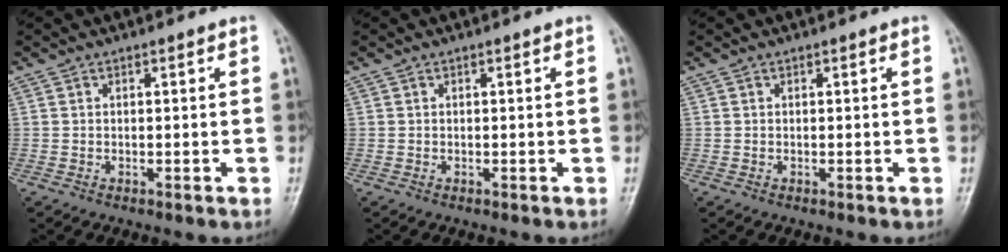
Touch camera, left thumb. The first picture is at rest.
{"total": 0.0}
{"total": 0.0}